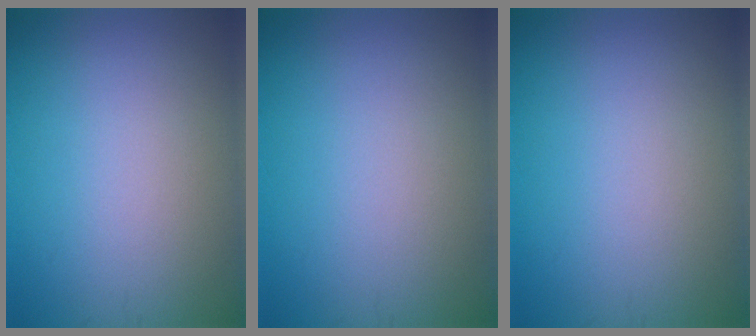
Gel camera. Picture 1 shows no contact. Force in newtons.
{"total": 0.0}
{"total": 0.0}